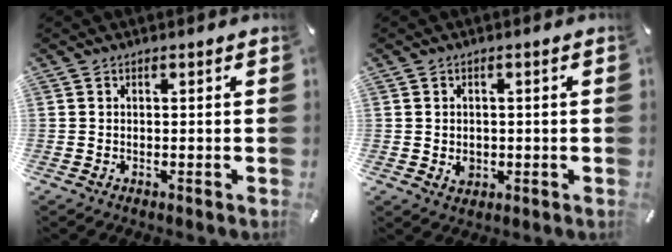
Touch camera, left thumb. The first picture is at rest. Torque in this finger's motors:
{"motor_torque": [0.05, -0.13, 0.12, 0.14, 0.01]}